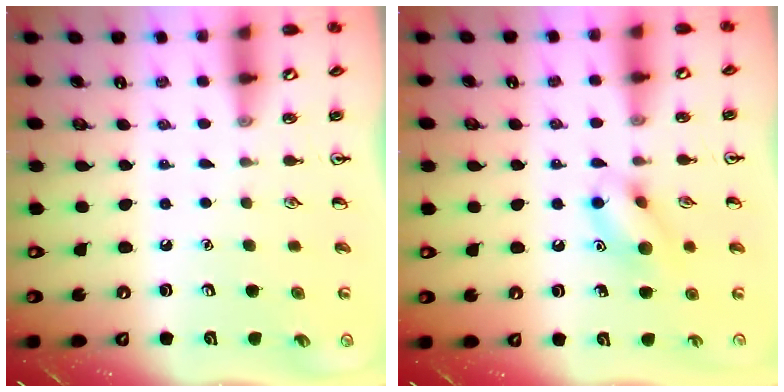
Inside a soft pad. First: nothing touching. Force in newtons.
{"total": 10.5, "press": 10.5, "slide": 0.7}